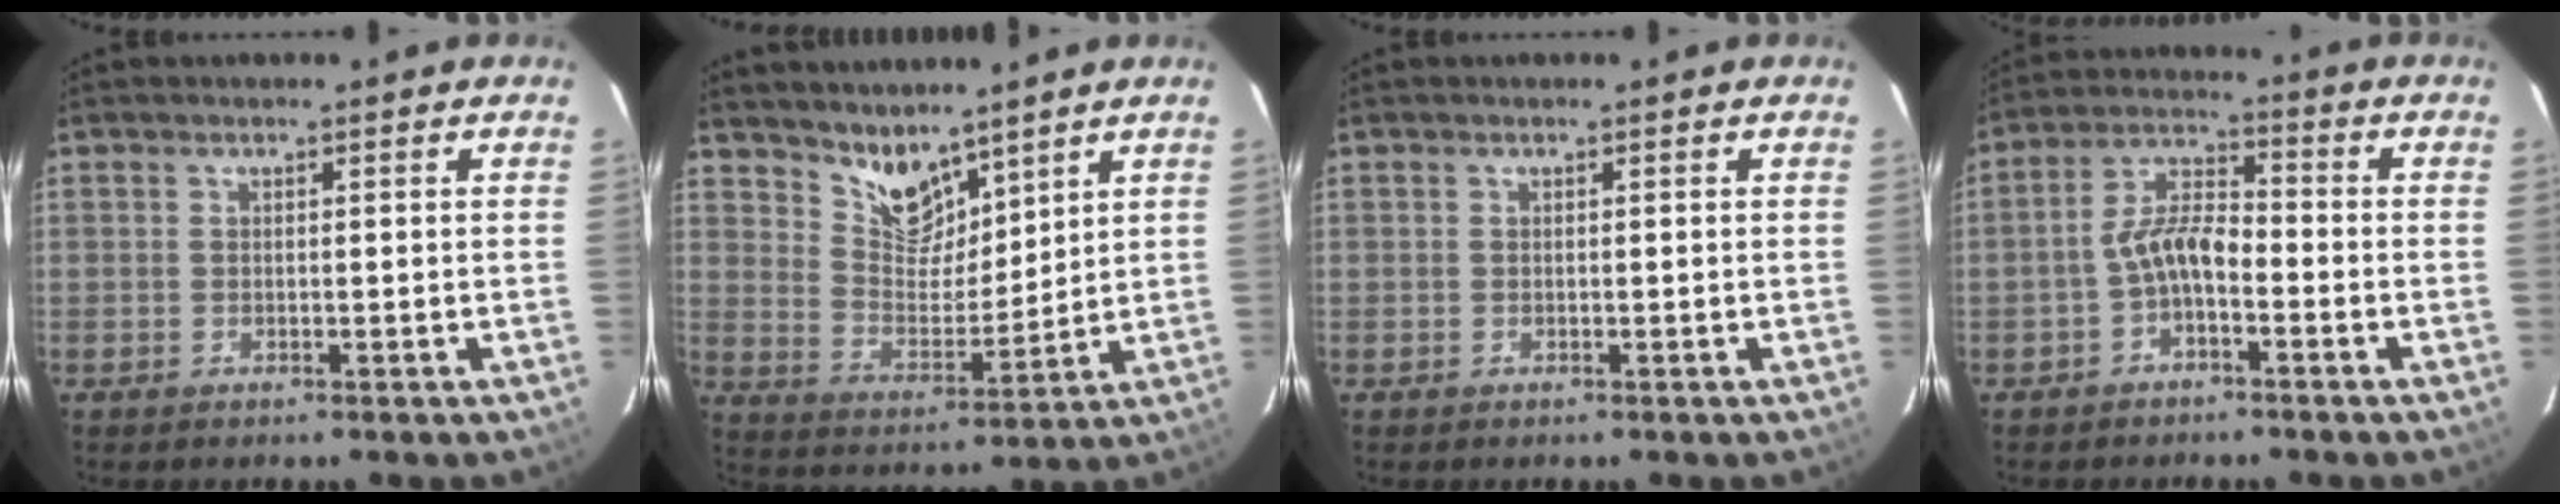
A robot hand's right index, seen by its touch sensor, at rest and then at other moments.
{"total": 8.8, "force": [7.3, 3.7, 3.3], "torque": [-0.054, 0.000, 0.143]}
{"total": 0.0}
{"total": 6.0, "force": [-2.9, 2.3, 4.7], "torque": [-0.100, 0.020, -0.056]}